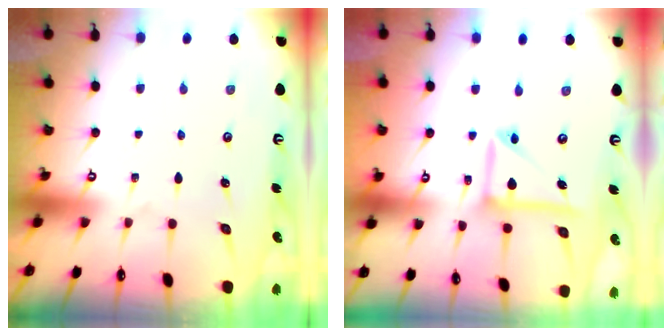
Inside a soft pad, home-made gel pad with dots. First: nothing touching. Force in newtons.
{"total": 13.7, "press": 13.6, "slide": 1.7}